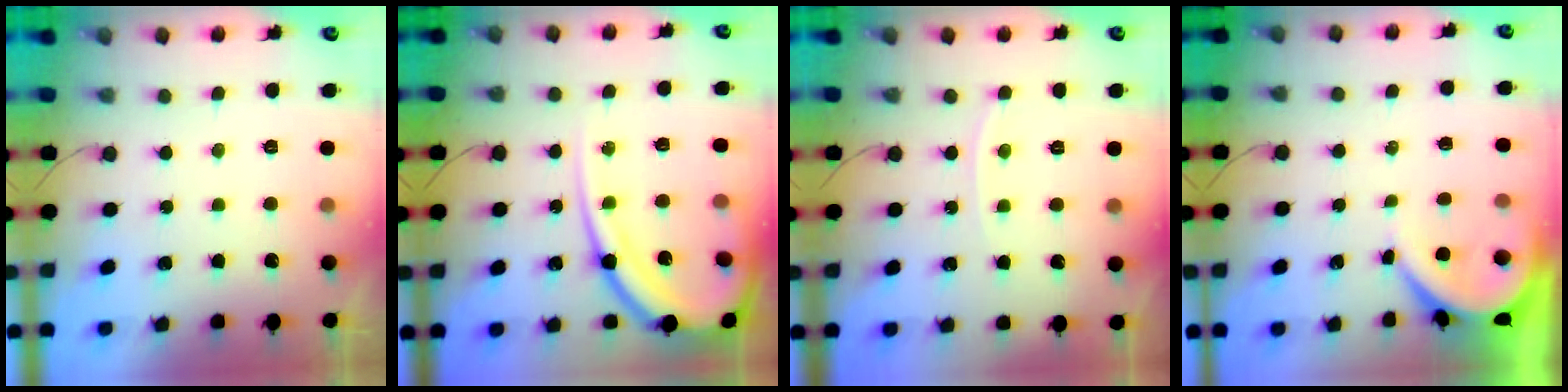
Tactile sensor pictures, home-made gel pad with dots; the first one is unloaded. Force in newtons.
{"total": 18.1, "press": 18.1, "slide": 1.6}
{"total": 3.4, "press": 3.4, "slide": 0.2}
{"total": 3.7, "press": 3.7, "slide": 0.5}